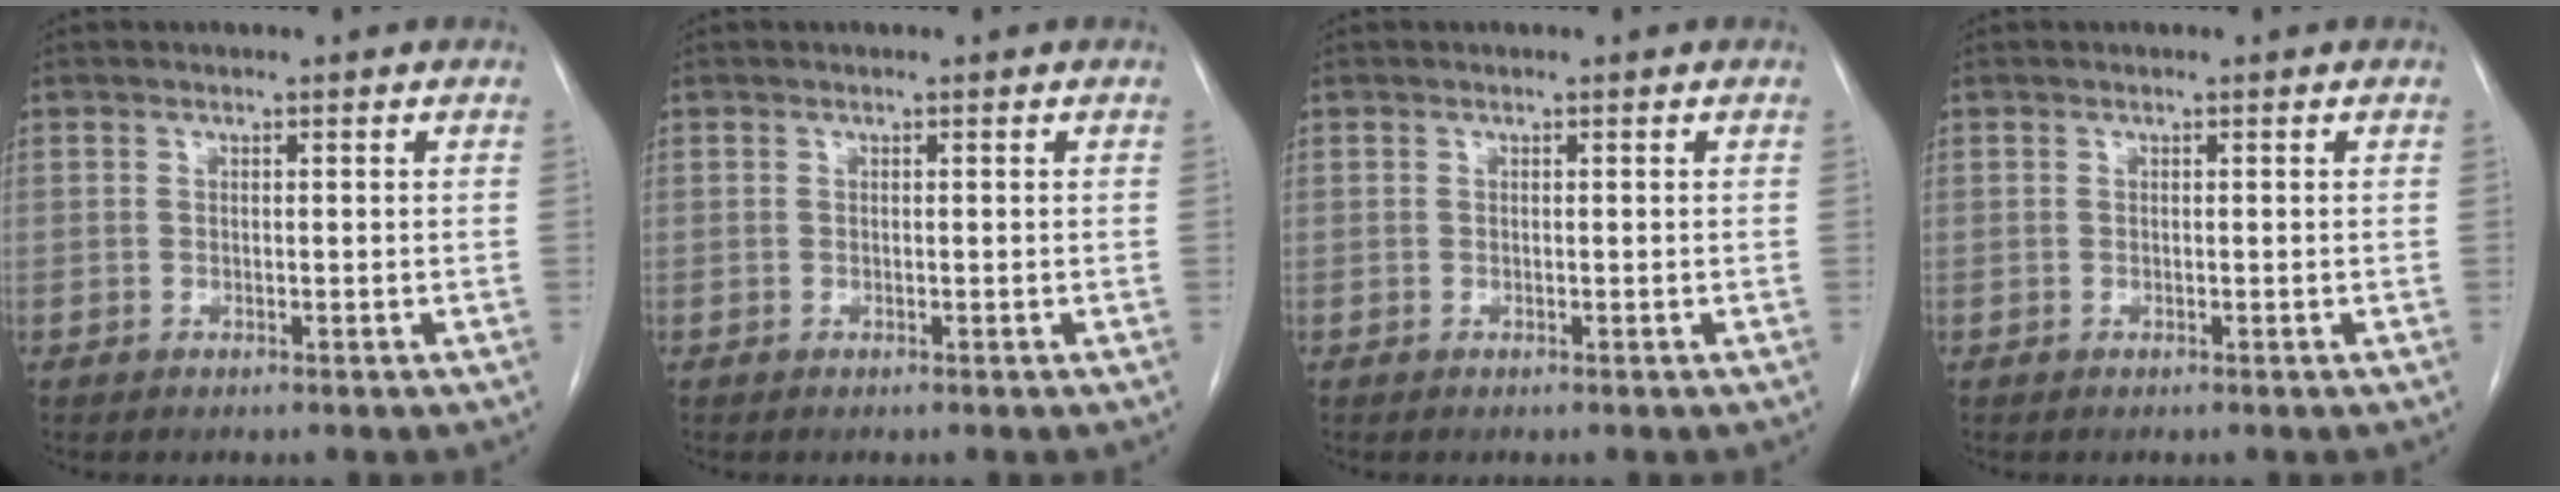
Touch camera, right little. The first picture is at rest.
{"total": 0.0}
{"total": 0.0}
{"total": 0.0}